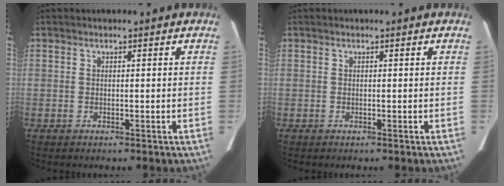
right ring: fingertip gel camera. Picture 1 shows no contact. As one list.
[{"total": 0.0}]